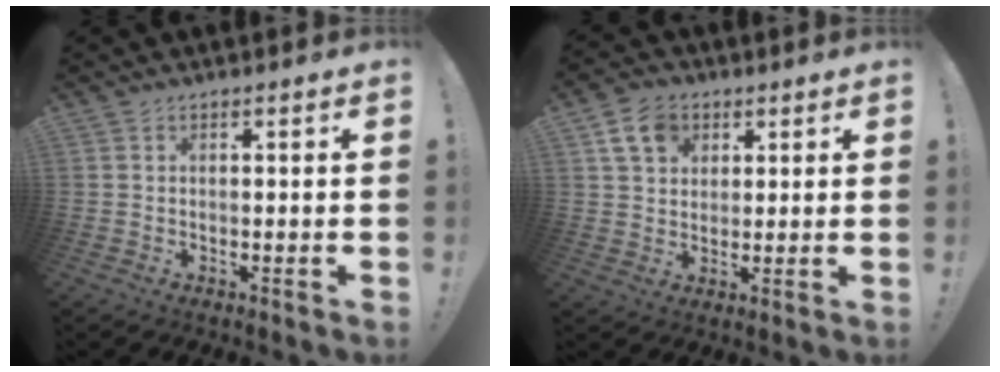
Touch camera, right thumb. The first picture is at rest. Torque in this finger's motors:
{"motor_torque": [-0.16, 0.30, 0.61, 0.25, 0.12]}